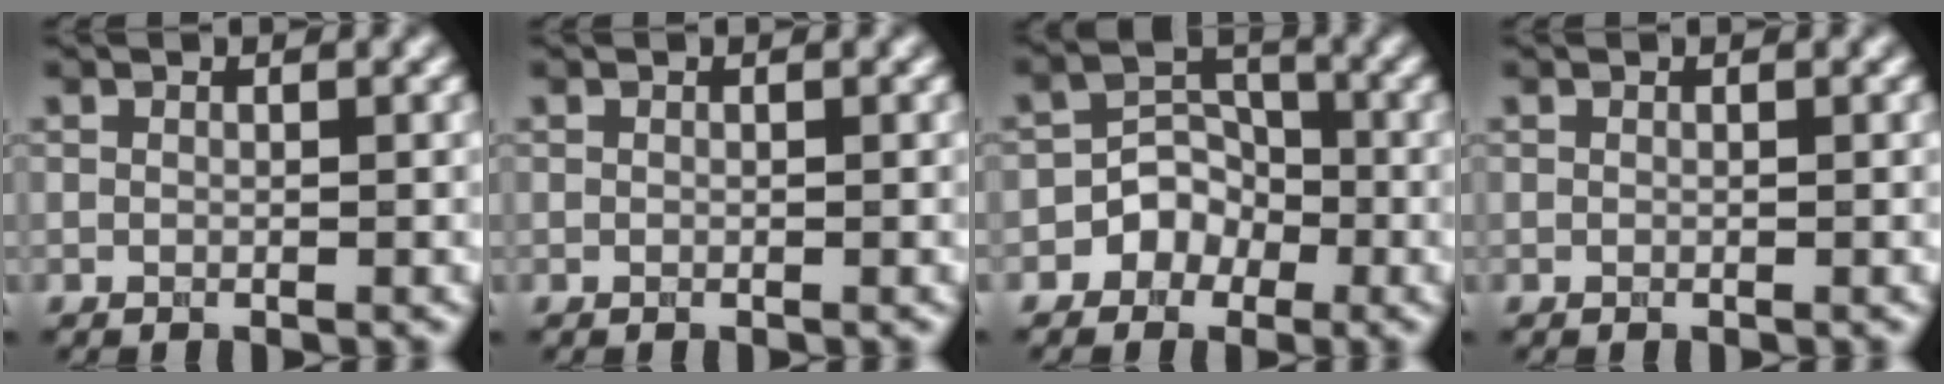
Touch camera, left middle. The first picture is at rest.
{"total": 0.0}
{"total": 3.0, "force": [-1.6, 2.4, 0.9], "torque": [0.002, 0.013, -0.027]}
{"total": 0.0}